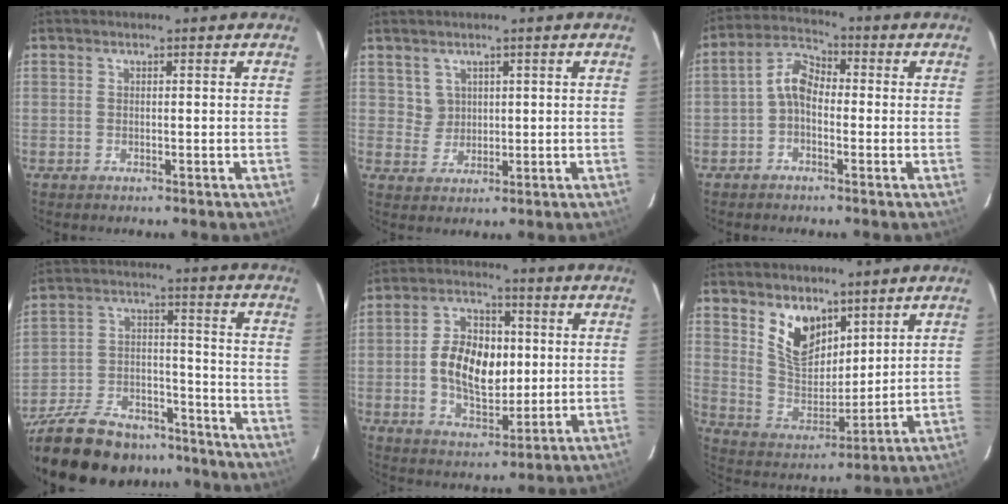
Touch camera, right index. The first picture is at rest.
{"total": 3.1, "force": [1.5, 2.7, 0.0], "torque": [0.006, 0.007, 0.030]}
{"total": 5.2, "force": [-1.4, 3.4, 3.7], "torque": [-0.073, 0.020, -0.033]}
{"total": 26.0, "force": [-21.1, 10.3, 11.2], "torque": [-0.238, 0.008, -0.311]}
{"total": 12.6, "force": [0.1, 7.8, 9.9], "torque": [-0.187, 0.018, 0.009]}
{"total": 10.4, "force": [6.3, 5.7, 6.0], "torque": [-0.111, 0.002, 0.133]}